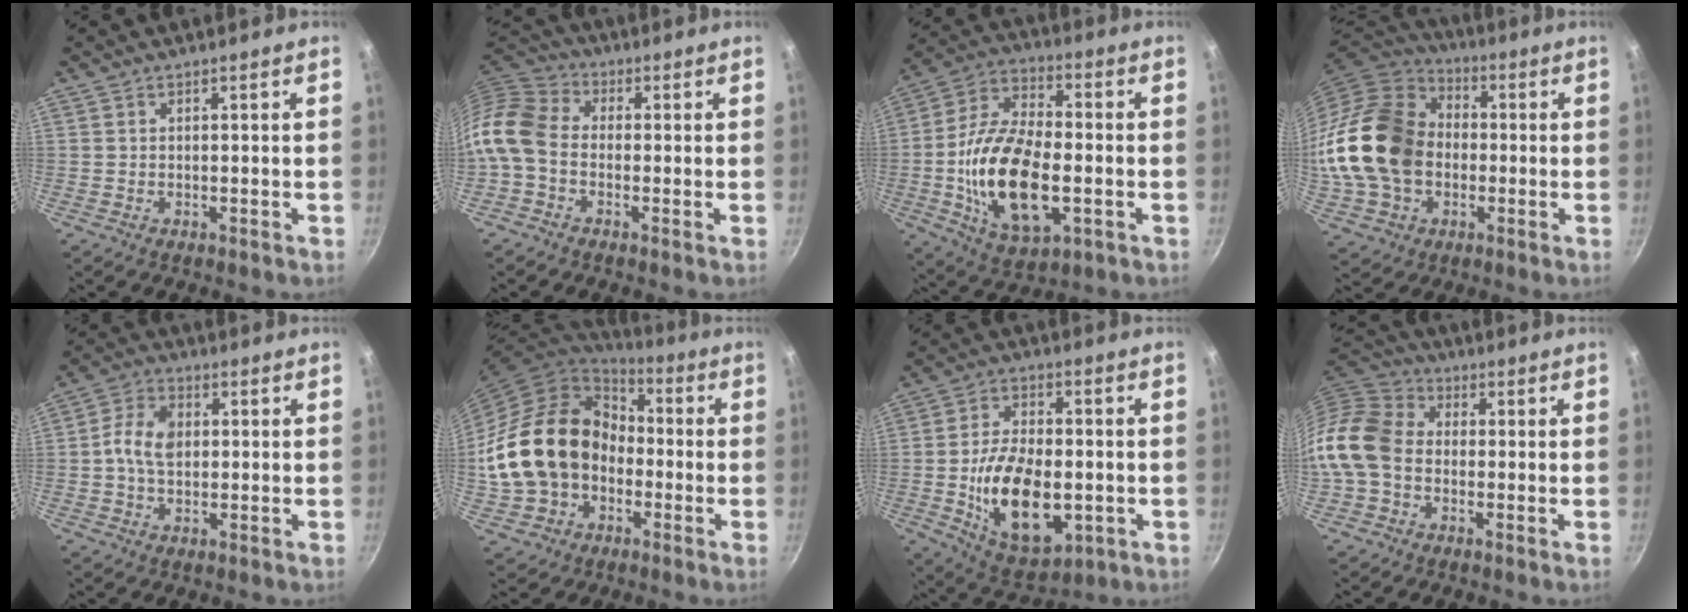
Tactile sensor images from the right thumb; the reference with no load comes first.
{"total": 11.2, "force": [-2.8, 7.8, 7.6], "torque": [-0.156, 0.040, -0.080]}
{"total": 20.8, "force": [-3.6, 10.6, 17.5], "torque": [-0.319, 0.020, -0.067]}
{"total": 23.5, "force": [-1.3, 17.7, 15.4], "torque": [-0.290, 0.042, -0.021]}
{"total": 7.5, "force": [0.4, 5.1, 5.5], "torque": [-0.094, 0.015, -0.004]}
{"total": 21.1, "force": [-2.7, 16.5, 13.0], "torque": [-0.222, 0.058, -0.041]}
{"total": 18.2, "force": [-3.2, 10.3, 14.7], "torque": [-0.236, 0.005, -0.042]}
{"total": 12.3, "force": [-2.4, 9.2, 7.8], "torque": [-0.136, 0.031, -0.070]}